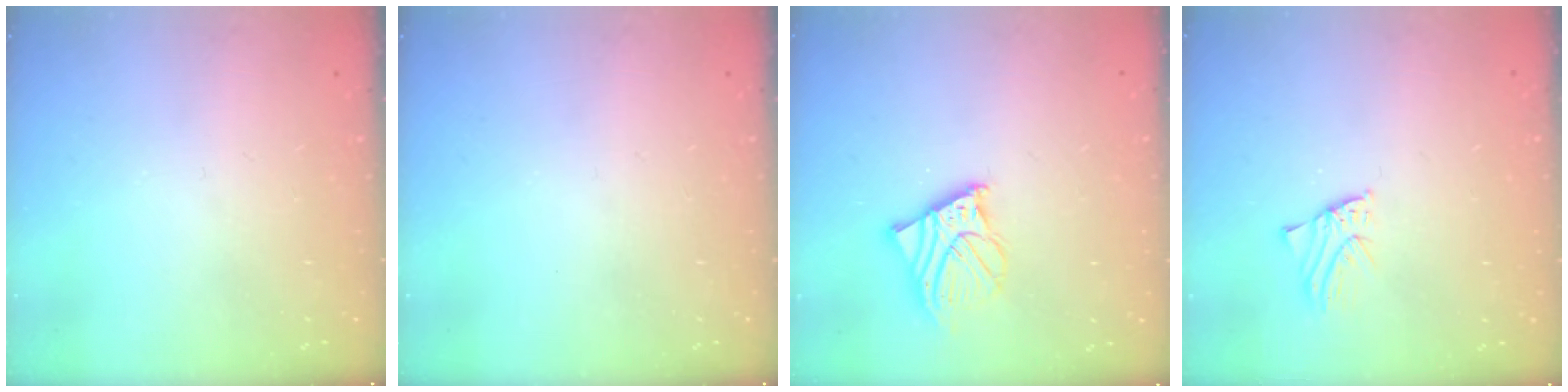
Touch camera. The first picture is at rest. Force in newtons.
{"total": 0.0}
{"total": 9.9, "press": 9.8, "slide": 1.3}
{"total": 0.9, "press": 0.9, "slide": 0.1}